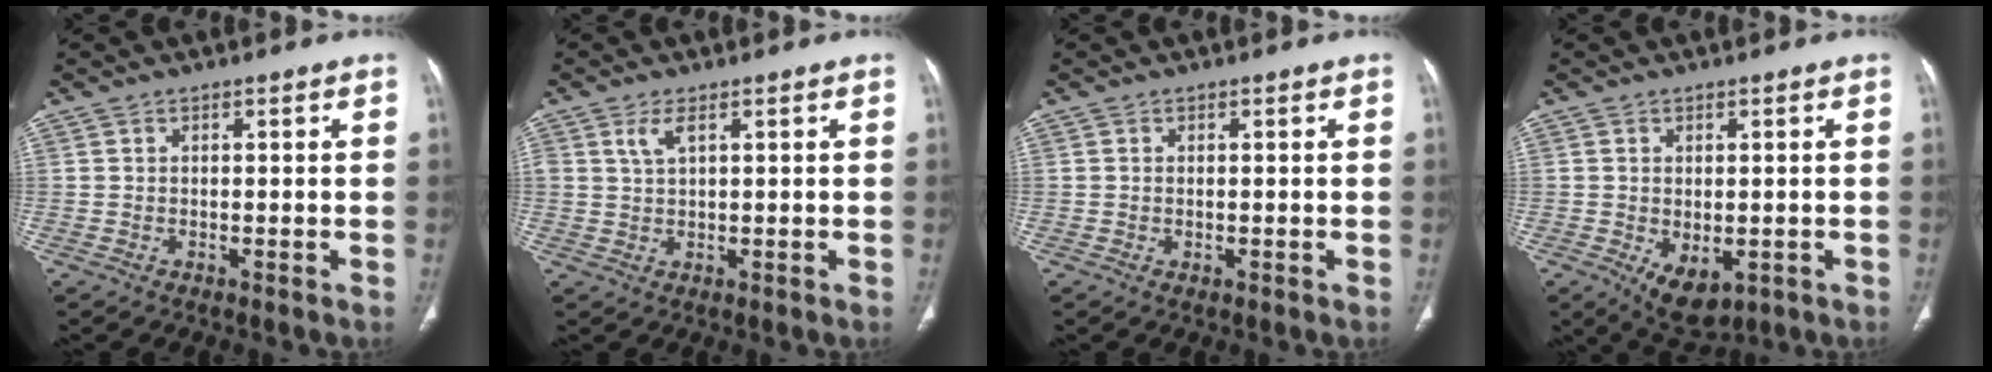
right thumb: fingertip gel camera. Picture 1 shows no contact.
{"total": 2.8, "force": [1.4, 1.1, 2.2], "torque": [-0.049, 0.000, 0.035]}
{"total": 0.5, "force": [-0.1, 0.3, 0.4], "torque": [-0.012, -0.003, 0.001]}
{"total": 6.8, "force": [-1.8, 4.1, 5.2], "torque": [-0.073, -0.009, -0.010]}